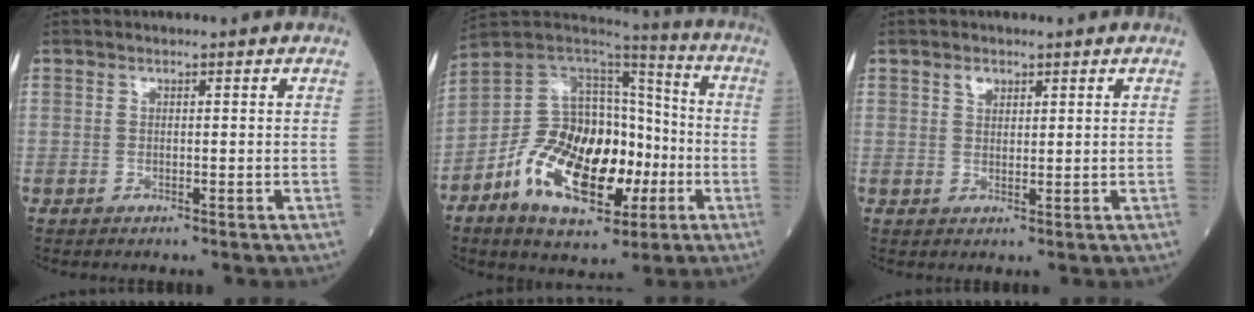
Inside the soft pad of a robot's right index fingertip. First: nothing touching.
{"total": 19.9, "force": [-6.6, 9.6, 16.1], "torque": [-0.306, 0.012, -0.107]}
{"total": 1.7, "force": [1.2, 1.0, 0.7], "torque": [-0.012, 0.003, 0.023]}